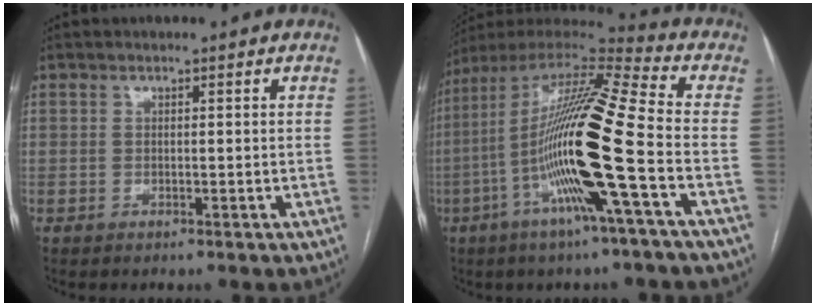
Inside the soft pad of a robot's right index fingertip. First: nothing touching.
{"total": 20.8, "force": [-5.1, 0.0, 20.1], "torque": [-0.397, -0.012, -0.110]}